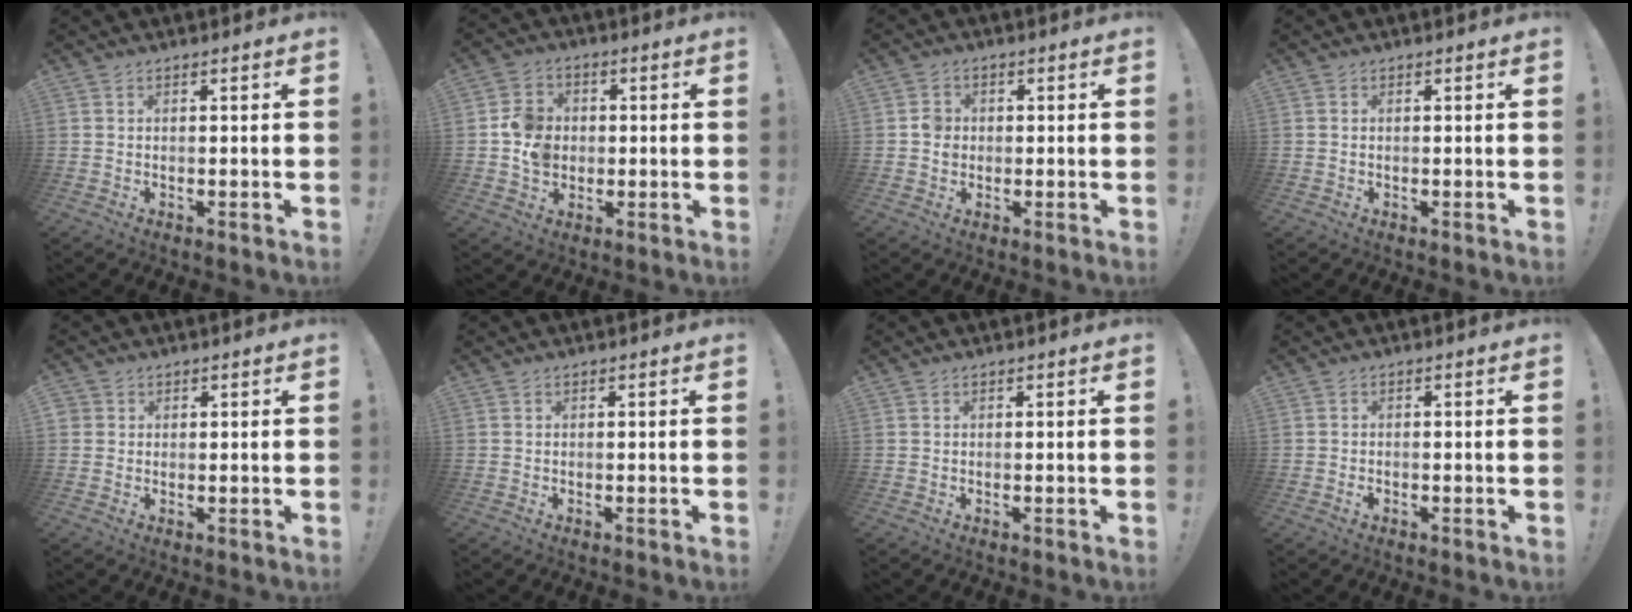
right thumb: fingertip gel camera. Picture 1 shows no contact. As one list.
[{"total": 8.9, "force": [-0.4, 8.2, 3.6], "torque": [-0.047, 0.009, 0.000]}, {"total": 3.9, "force": [-0.6, 3.5, 1.6], "torque": [-0.020, 0.007, -0.011]}, {"total": 0.0}, {"total": 2.0, "force": [1.0, 1.7, 0.4], "torque": [-0.010, -0.001, 0.020]}, {"total": 0.0}, {"total": 0.0}, {"total": 1.0, "force": [-0.8, 0.4, 0.4], "torque": [-0.005, 0.001, -0.014]}]